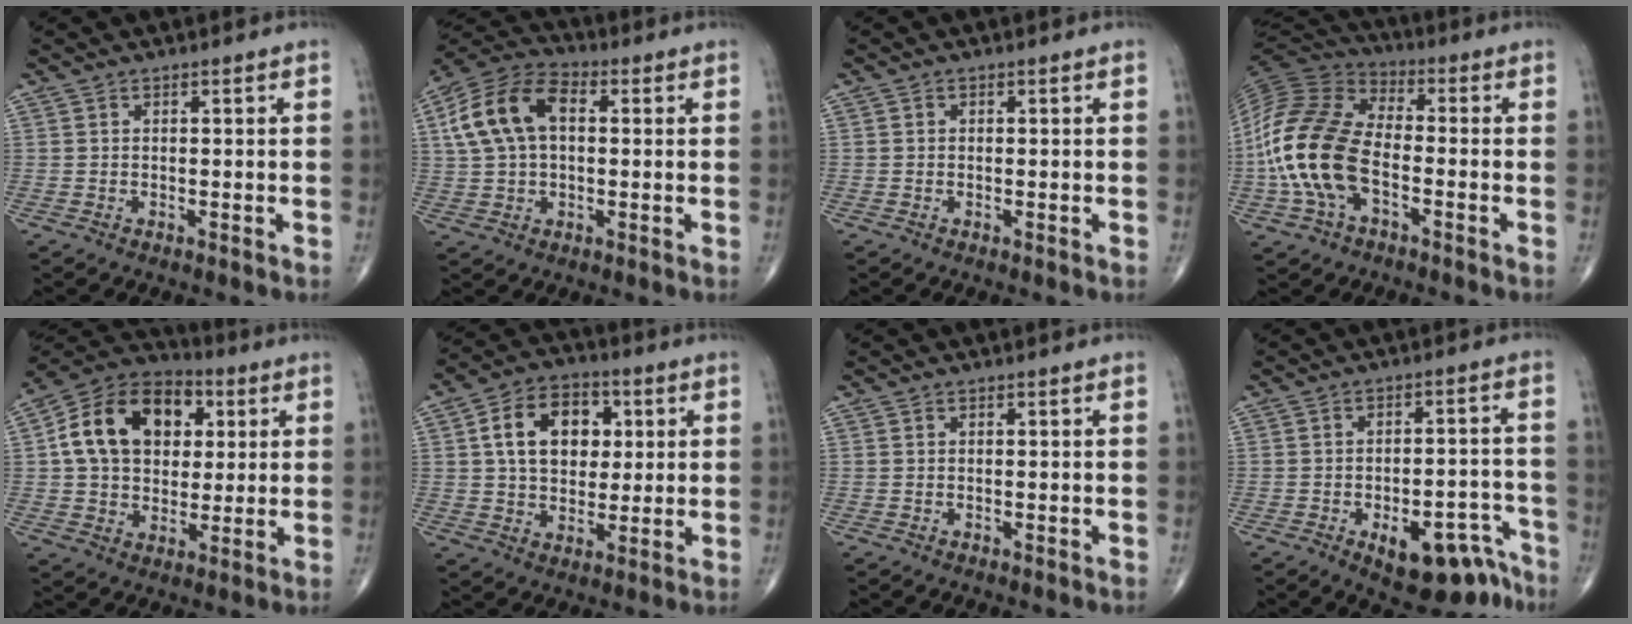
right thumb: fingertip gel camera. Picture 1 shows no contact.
{"total": 13.5, "force": [2.5, 8.4, 10.3], "torque": [-0.201, 0.032, 0.039]}
{"total": 0.0}
{"total": 18.2, "force": [-4.0, 10.3, 14.5], "torque": [-0.306, 0.029, -0.078]}
{"total": 18.5, "force": [4.3, 13.2, 12.2], "torque": [-0.179, 0.011, 0.067]}
{"total": 13.6, "force": [3.1, 9.6, 9.2], "torque": [-0.112, 0.006, 0.047]}
{"total": 0.0}
{"total": 13.3, "force": [-8.6, 6.2, 8.1], "torque": [-0.072, 0.074, -0.115]}